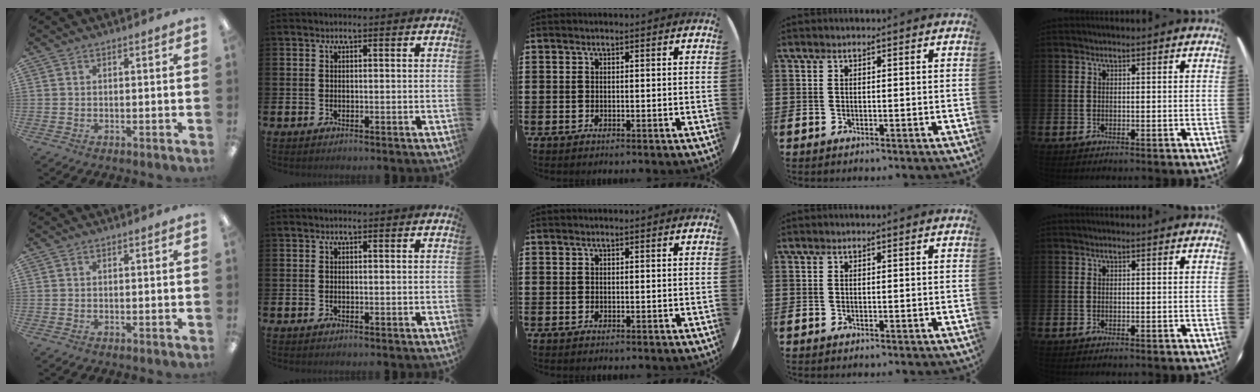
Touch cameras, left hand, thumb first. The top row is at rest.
{}